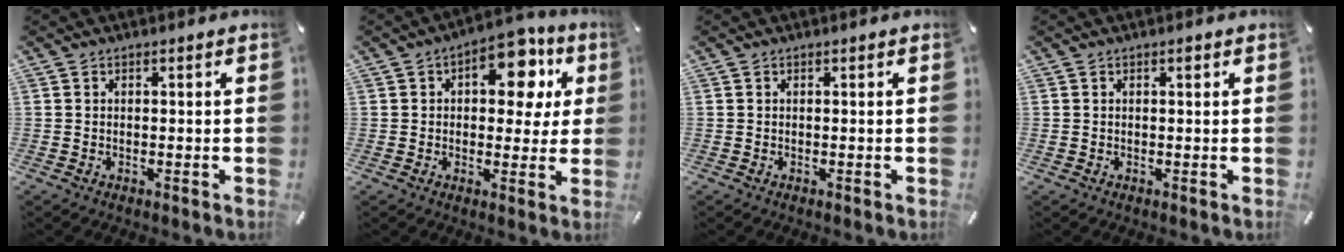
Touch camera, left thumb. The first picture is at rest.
{"total": 12.6, "force": [4.5, 7.5, 9.0], "torque": [-0.103, -0.020, 0.069]}
{"total": 0.0}
{"total": 0.9, "force": [0.3, 0.5, 0.7], "torque": [-0.006, 0.001, 0.002]}